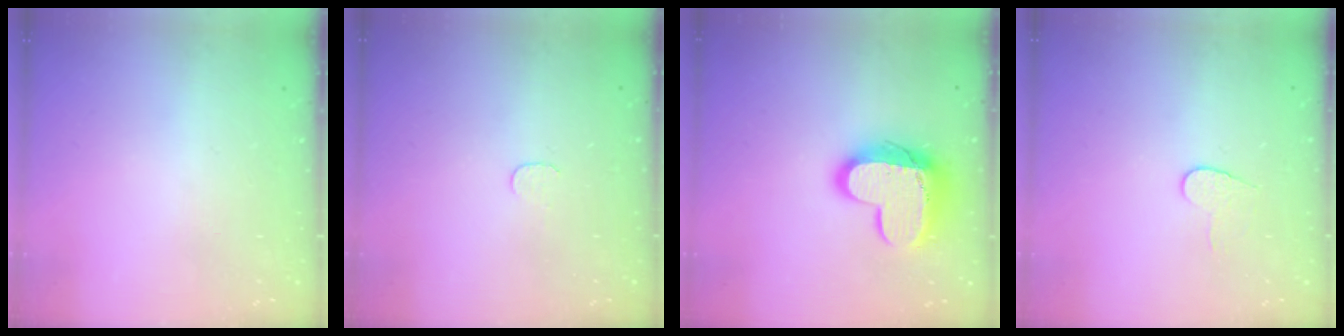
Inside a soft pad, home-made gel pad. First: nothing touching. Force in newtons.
{"total": 3.7, "press": 3.7, "slide": 0.4}
{"total": 14.3, "press": 14.3, "slide": 1.2}
{"total": 6.0, "press": 6.0, "slide": 0.5}